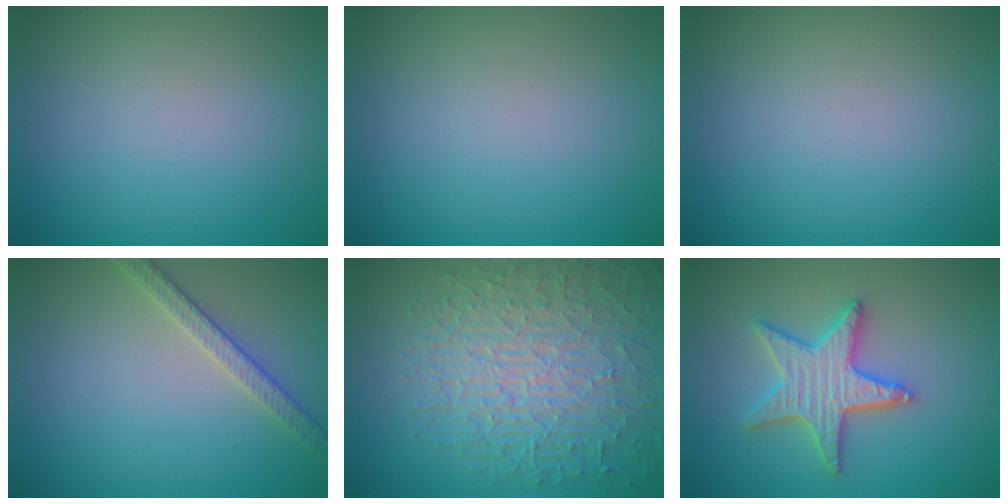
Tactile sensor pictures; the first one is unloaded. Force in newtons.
{"total": 0.0}
{"total": 0.0}
{"total": 2.7, "press": 2.6, "slide": 0.6}
{"total": 9.4, "press": 6.3, "slide": 7.0}
{"total": 5.2, "press": 5.1, "slide": 1.0}